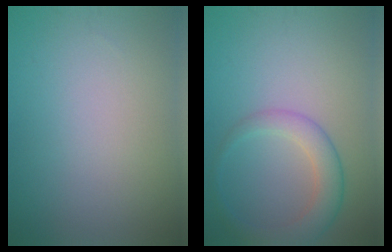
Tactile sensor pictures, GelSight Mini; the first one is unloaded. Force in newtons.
{"total": 2.9, "press": 2.8, "slide": 0.1}